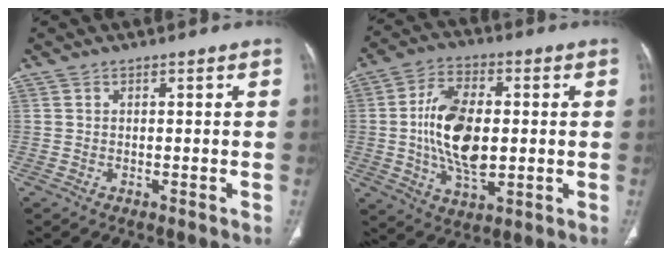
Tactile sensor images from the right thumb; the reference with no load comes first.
{"total": 15.1, "force": [0.1, 8.3, 12.6], "torque": [-0.222, 0.001, 0.003]}